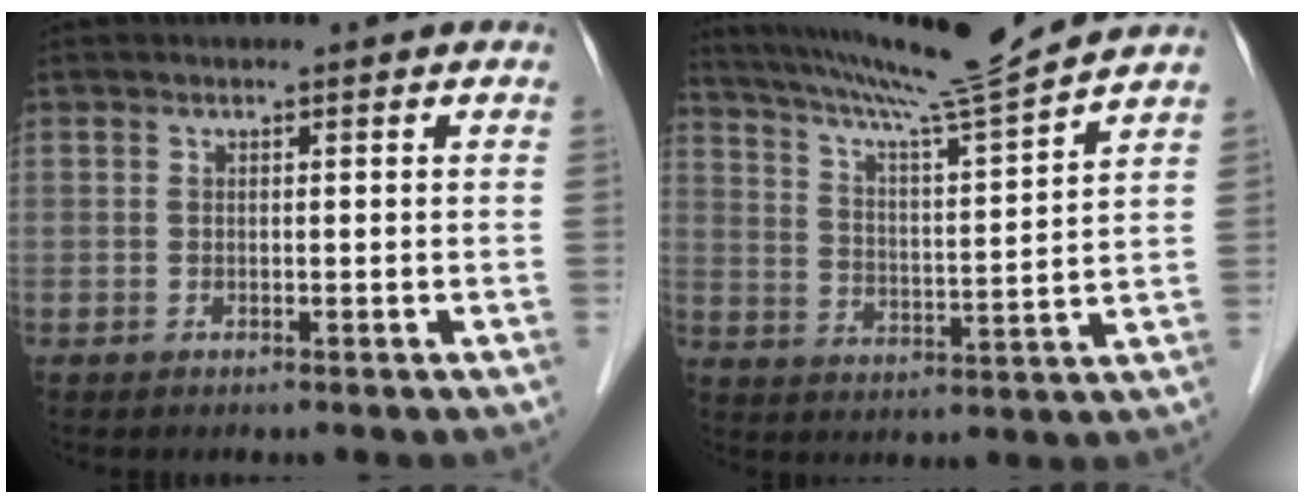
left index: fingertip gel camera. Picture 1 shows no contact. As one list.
[{"total": 14.2, "force": [12.9, -2.5, 5.3], "torque": [-0.100, -0.024, 0.207]}]